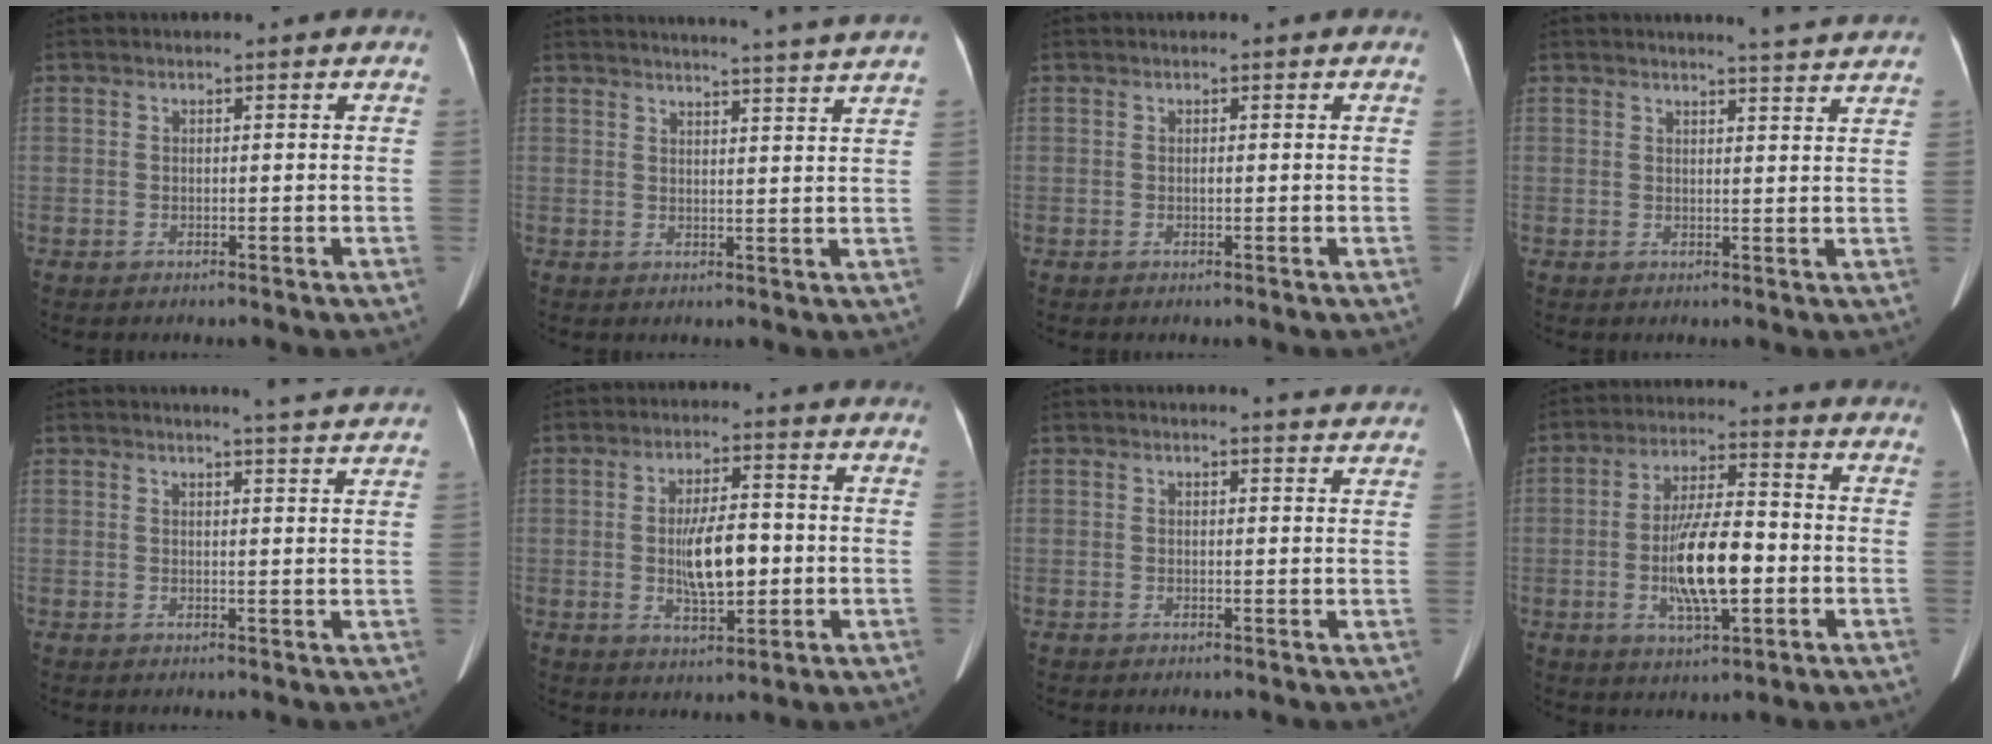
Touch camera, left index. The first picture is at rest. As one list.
[{"total": 13.0, "force": [12.2, -2.0, 4.0], "torque": [-0.056, -0.035, 0.135]}, {"total": 0.0}, {"total": 5.8, "force": [5.6, -0.7, 1.5], "torque": [-0.027, -0.006, 0.051]}, {"total": 6.4, "force": [6.0, -0.7, 2.1], "torque": [-0.033, -0.004, 0.056]}, {"total": 7.9, "force": [-0.6, 2.7, 7.4], "torque": [-0.139, 0.002, -0.008]}, {"total": 4.0, "force": [3.9, 0.0, 0.7], "torque": [-0.014, -0.007, 0.031]}, {"total": 11.5, "force": [-2.2, 3.0, 10.8], "torque": [-0.206, 0.002, -0.035]}]